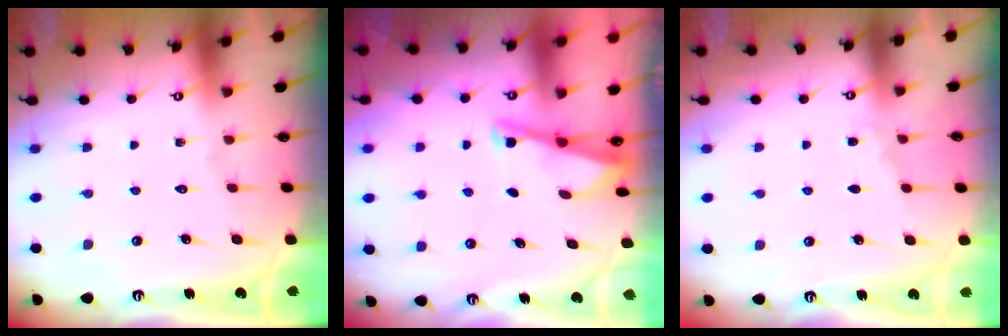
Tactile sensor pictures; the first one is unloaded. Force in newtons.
{"total": 2.7, "press": 2.7, "slide": 0.2}
{"total": 3.4, "press": 3.4, "slide": 0.6}